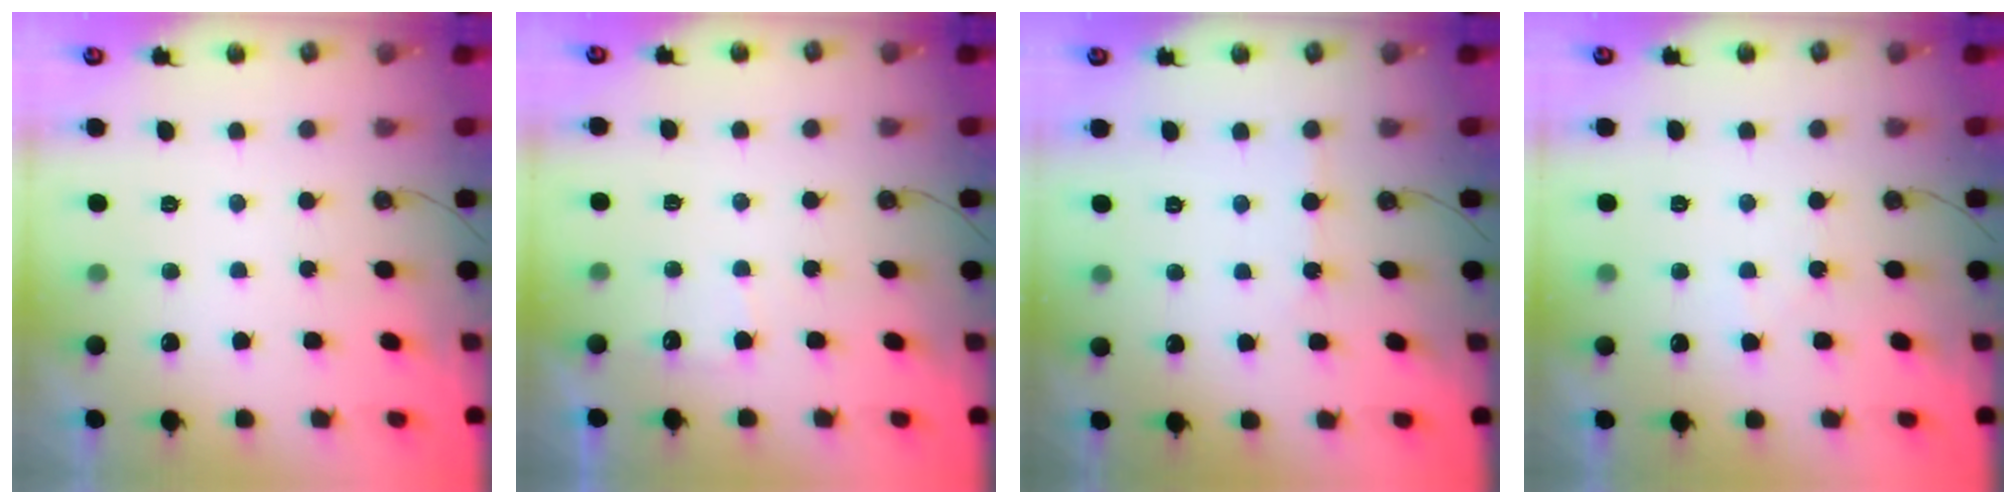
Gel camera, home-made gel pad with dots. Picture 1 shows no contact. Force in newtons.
{"total": 4.3, "press": 4.2, "slide": 0.8}
{"total": 2.1, "press": 2.0, "slide": 0.4}
{"total": 4.4, "press": 4.4, "slide": 0.8}